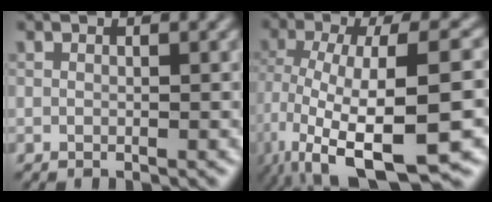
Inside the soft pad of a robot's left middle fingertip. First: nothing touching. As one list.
[{"total": 13.2, "force": [-4.7, 3.8, 11.8], "torque": [-0.216, -0.018, -0.069]}]